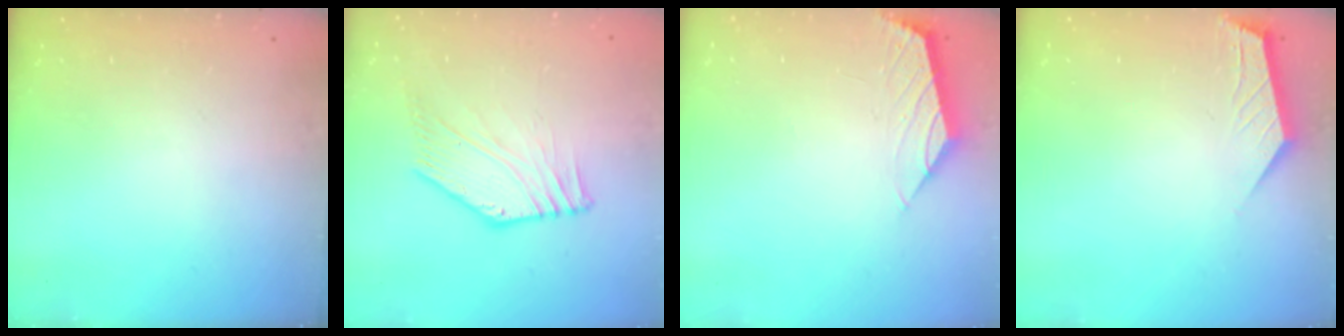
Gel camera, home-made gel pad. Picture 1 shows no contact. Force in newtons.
{"total": 3.0, "press": 2.8, "slide": 1.0}
{"total": 0.9, "press": 0.9, "slide": 0.3}
{"total": 2.5, "press": 2.4, "slide": 0.3}